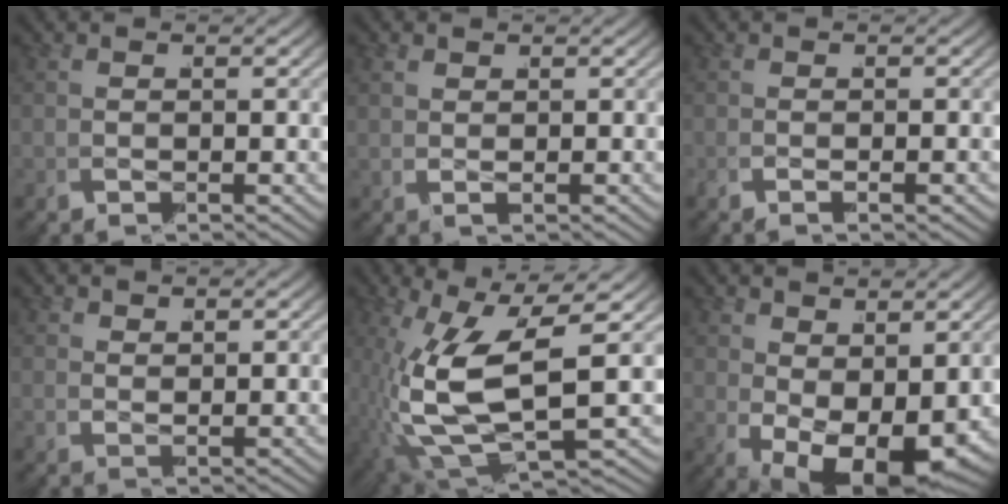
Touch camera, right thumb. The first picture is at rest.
{"total": 0.9, "force": [0.8, -0.2, -0.4], "torque": [0.014, 0.004, 0.016]}
{"total": 0.5, "force": [-0.4, -0.3, 0.0], "torque": [-0.001, 0.004, -0.010]}
{"total": 1.6, "force": [1.4, -0.4, -0.6], "torque": [0.024, 0.004, 0.027]}
{"total": 12.2, "force": [-1.4, 7.2, 9.8], "torque": [-0.231, -0.039, -0.001]}
{"total": 10.2, "force": [-2.9, 6.0, 7.7], "torque": [-0.132, -0.037, -0.029]}